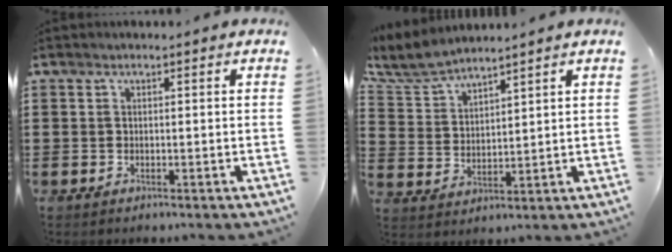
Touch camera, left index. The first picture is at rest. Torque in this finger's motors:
{"motor_torque": [0.03, 0.00, 0.49, 0.08]}